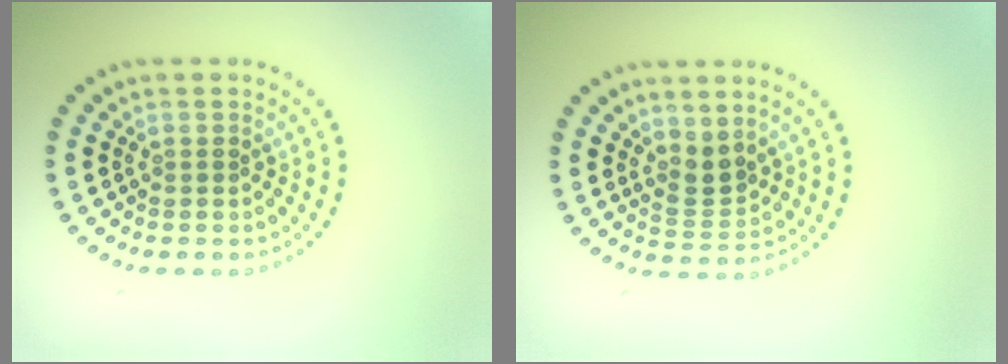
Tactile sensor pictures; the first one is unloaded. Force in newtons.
{"total": 2.3, "press": 1.6, "slide": 1.6}